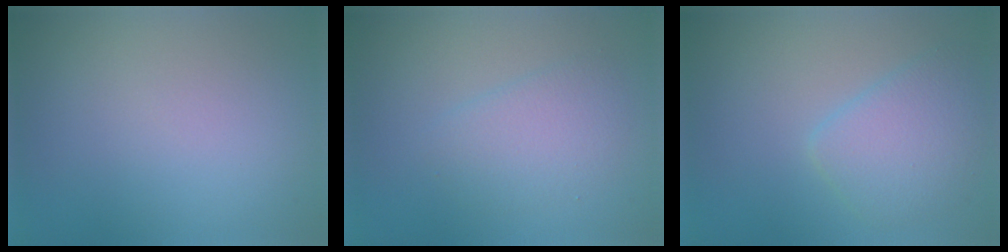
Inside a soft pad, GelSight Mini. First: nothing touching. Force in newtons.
{"total": 2.6, "press": 2.6, "slide": 0.0}
{"total": 3.5, "press": 3.5, "slide": 0.1}